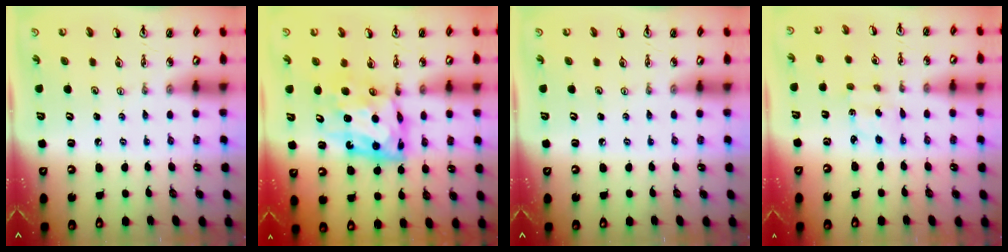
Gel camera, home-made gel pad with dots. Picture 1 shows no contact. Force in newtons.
{"total": 10.7, "press": 10.6, "slide": 1.1}
{"total": 0.0}
{"total": 2.1, "press": 2.0, "slide": 0.7}